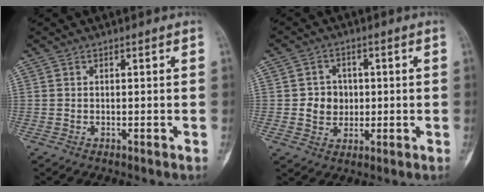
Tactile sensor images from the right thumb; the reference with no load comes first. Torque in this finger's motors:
{"motor_torque": [0.16, 0.04, 0.40, -0.18, -0.04]}